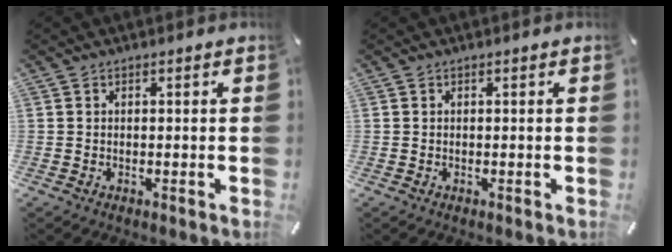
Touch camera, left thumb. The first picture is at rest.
{"total": 0.0}